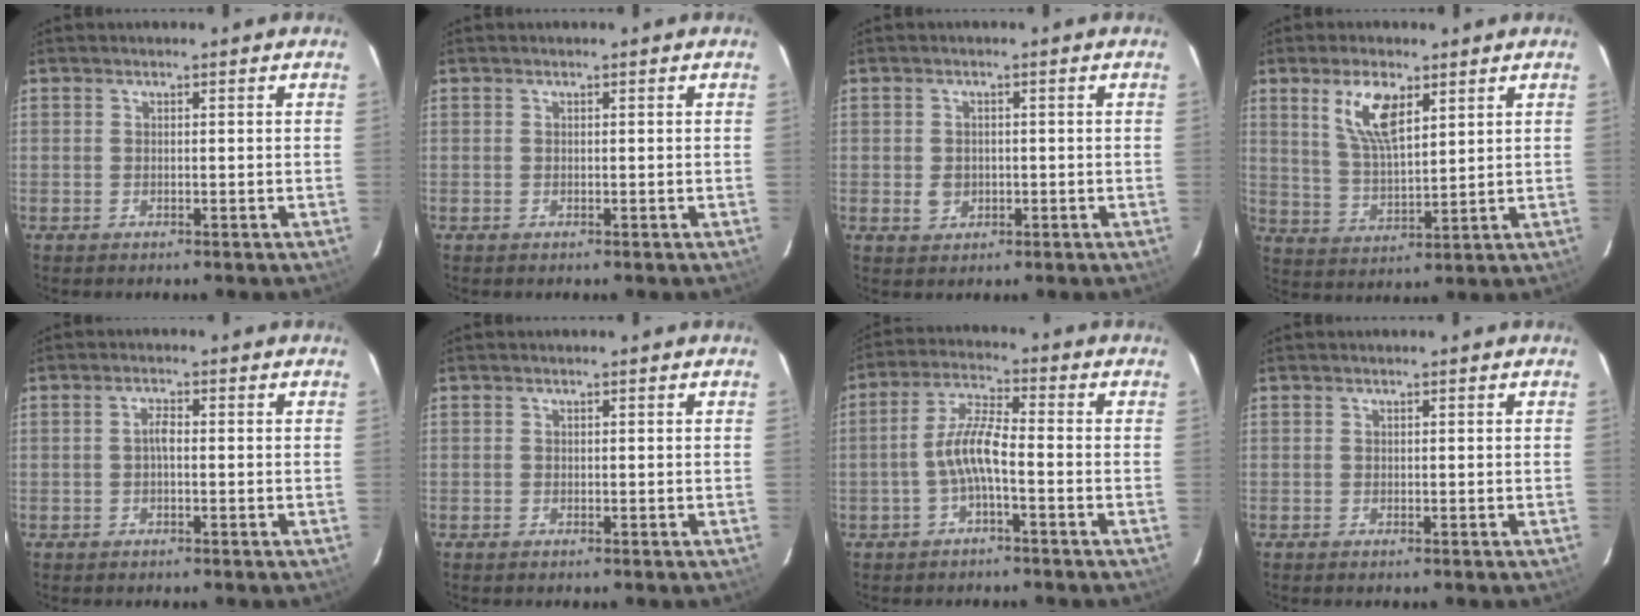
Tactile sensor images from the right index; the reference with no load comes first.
{"total": 0.0}
{"total": 2.9, "force": [-0.6, 2.6, 1.1], "torque": [-0.020, 0.001, -0.004]}
{"total": 8.9, "force": [4.5, 3.5, 6.9], "torque": [-0.132, 0.005, 0.094]}
{"total": 1.7, "force": [-0.3, 0.7, 1.6], "torque": [-0.031, 0.008, -0.008]}
{"total": 0.0}
{"total": 6.1, "force": [-2.2, 1.0, 5.6], "torque": [-0.123, 0.014, -0.041]}
{"total": 0.0}